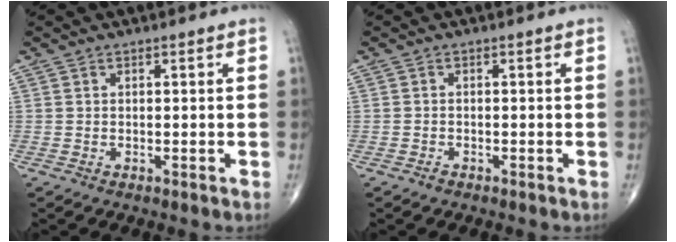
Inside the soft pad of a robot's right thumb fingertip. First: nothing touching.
{"total": 0.8, "force": [-0.6, 0.5, 0.2], "torque": [-0.003, 0.001, -0.014]}